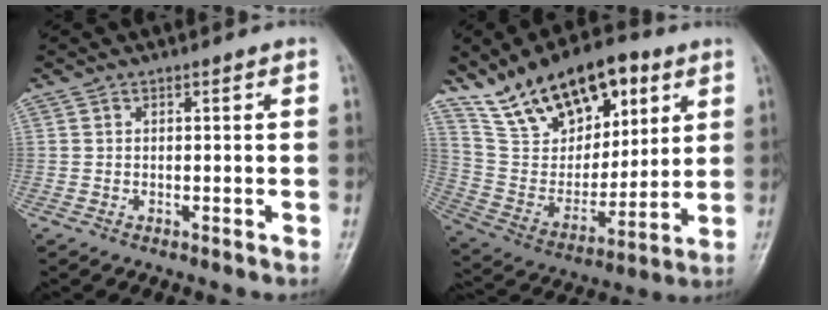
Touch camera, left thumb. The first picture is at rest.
{"total": 21.4, "force": [12.4, 11.5, 13.1], "torque": [-0.172, -0.045, 0.226]}